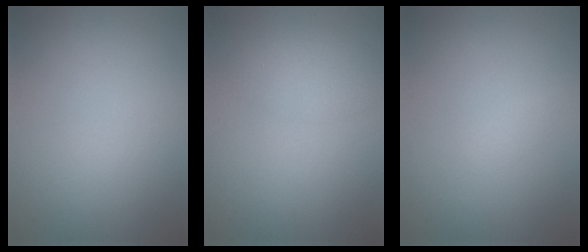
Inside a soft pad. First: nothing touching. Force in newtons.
{"total": 1.8, "press": 1.8, "slide": 0.1}
{"total": 0.5, "press": 0.5, "slide": 0.0}